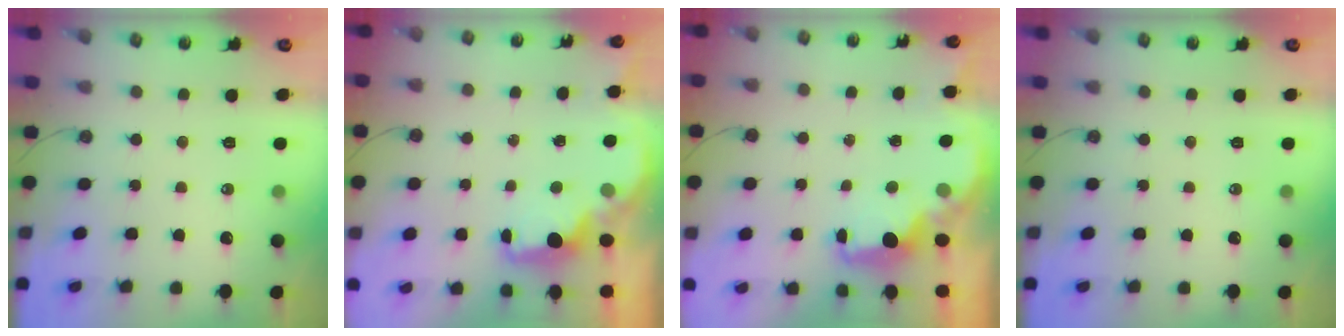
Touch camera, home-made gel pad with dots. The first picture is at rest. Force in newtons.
{"total": 2.3, "press": 2.1, "slide": 0.8}
{"total": 2.8, "press": 2.6, "slide": 0.9}
{"total": 0.0}